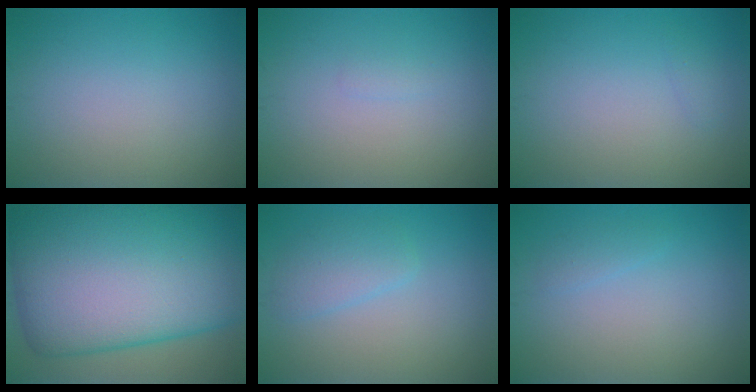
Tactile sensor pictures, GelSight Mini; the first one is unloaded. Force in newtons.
{"total": 0.5, "press": 0.5, "slide": 0.1}
{"total": 0.5, "press": 0.5, "slide": 0.0}
{"total": 20.2, "press": 20.2, "slide": 0.5}
{"total": 2.1, "press": 2.1, "slide": 0.2}
{"total": 0.8, "press": 0.8, "slide": 0.0}